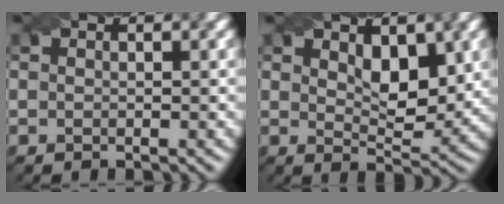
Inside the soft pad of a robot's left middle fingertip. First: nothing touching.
{"total": 3.8, "force": [1.7, 1.9, 2.8], "torque": [-0.046, -0.010, 0.032]}